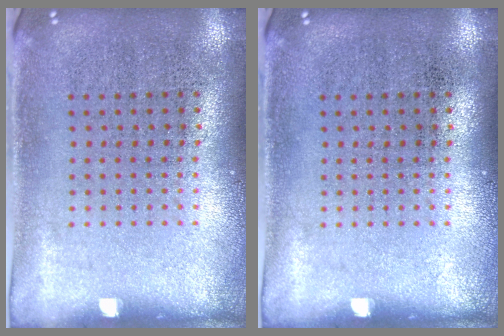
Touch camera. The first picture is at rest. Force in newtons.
{"total": 0.0}